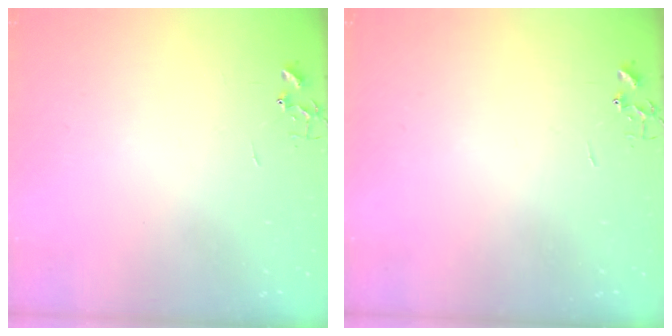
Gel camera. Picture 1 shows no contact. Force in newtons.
{"total": 0.0}